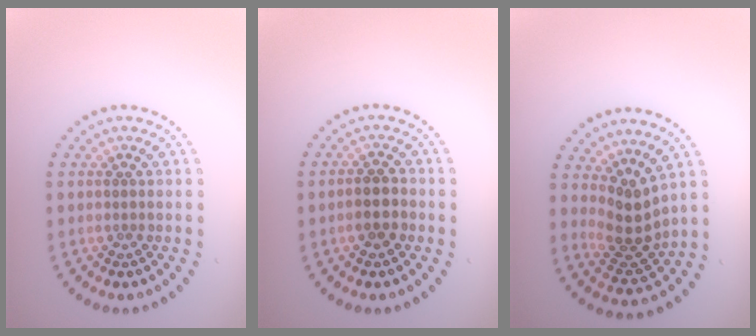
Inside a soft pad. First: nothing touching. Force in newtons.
{"total": 2.3, "press": 2.2, "slide": 0.6}
{"total": 3.5, "press": 2.9, "slide": 2.0}